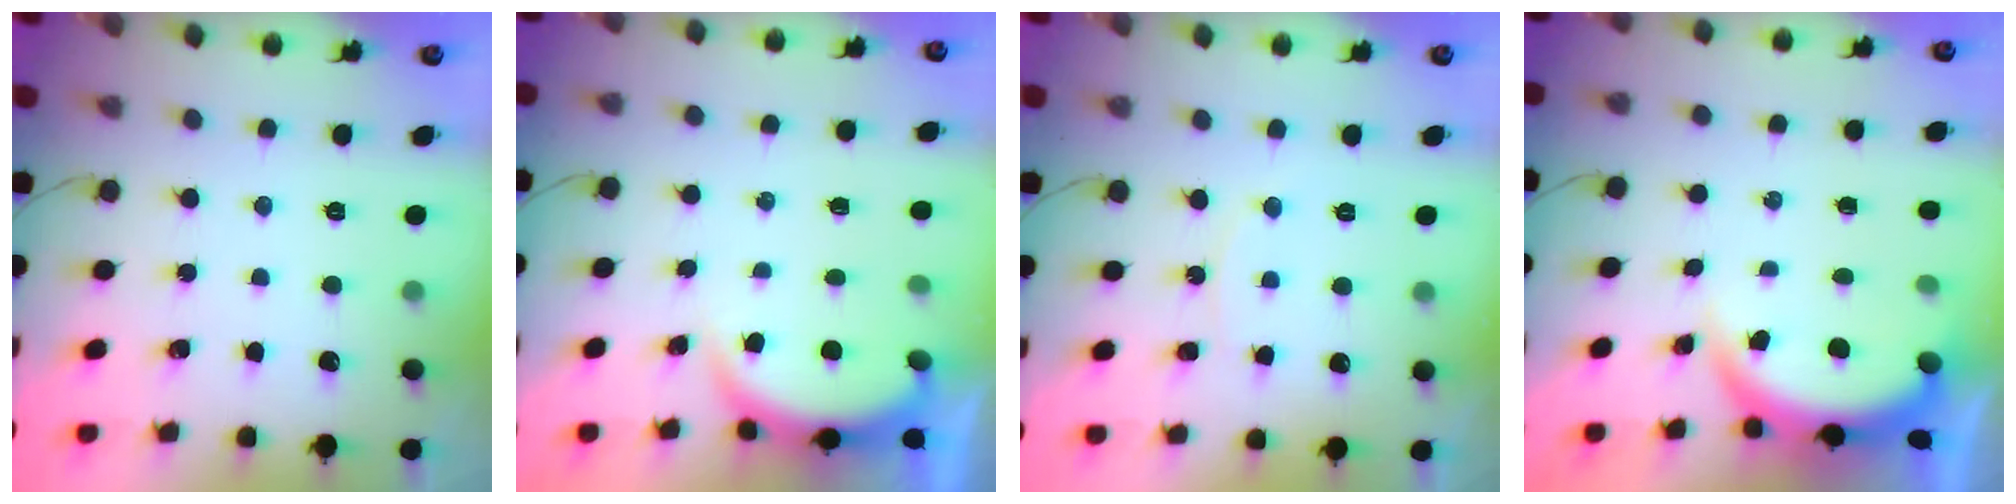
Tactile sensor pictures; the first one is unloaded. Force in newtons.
{"total": 3.8, "press": 3.7, "slide": 0.6}
{"total": 6.0, "press": 5.9, "slide": 0.7}
{"total": 3.9, "press": 3.9, "slide": 0.2}